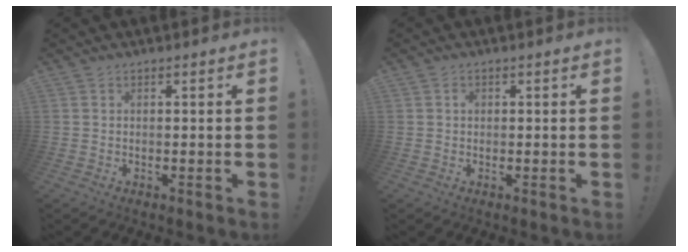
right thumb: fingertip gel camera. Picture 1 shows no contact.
{"total": 0.9, "force": [-0.1, 0.8, 0.4], "torque": [0.000, 0.001, -0.004]}